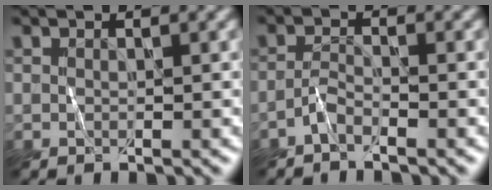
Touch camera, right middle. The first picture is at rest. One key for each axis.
{"total": 1.5, "fx": -1.3, "fy": 0.1, "fz": 0.7, "tx": -0.018, "ty": 0.004, "tz": -0.031}